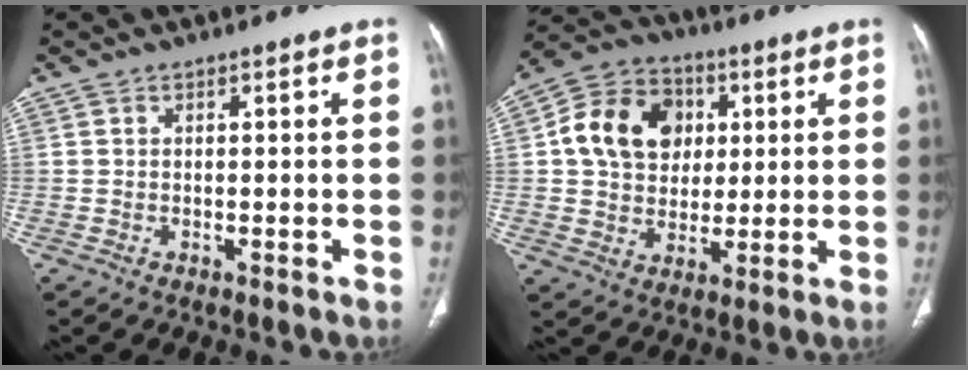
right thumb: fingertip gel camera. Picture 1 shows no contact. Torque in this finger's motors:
{"motor_torque": [-0.92, 1.11, 0.43, 0.10, 0.15]}